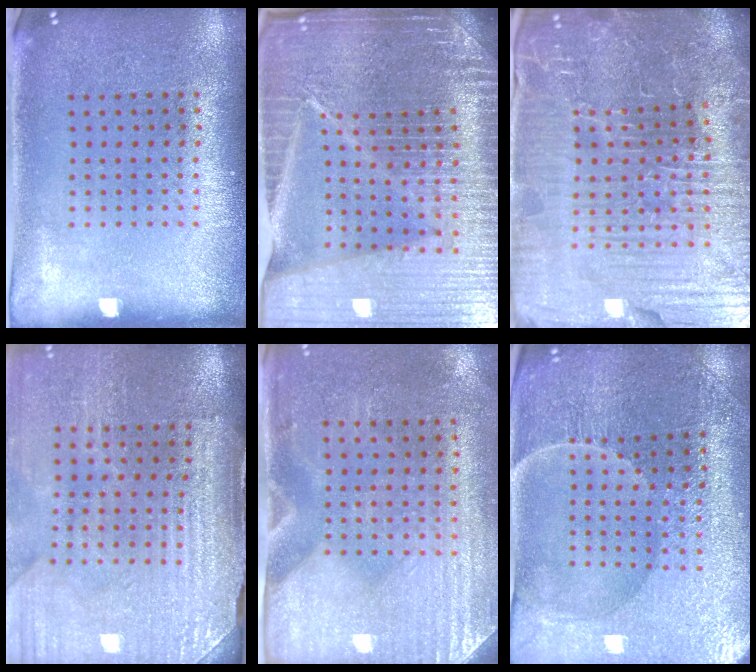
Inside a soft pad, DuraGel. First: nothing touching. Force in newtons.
{"total": 6.8, "press": 5.9, "slide": 3.5}
{"total": 6.2, "press": 5.8, "slide": 2.1}
{"total": 3.3, "press": 3.2, "slide": 0.9}
{"total": 2.9, "press": 2.5, "slide": 1.5}
{"total": 3.5, "press": 3.5, "slide": 0.3}